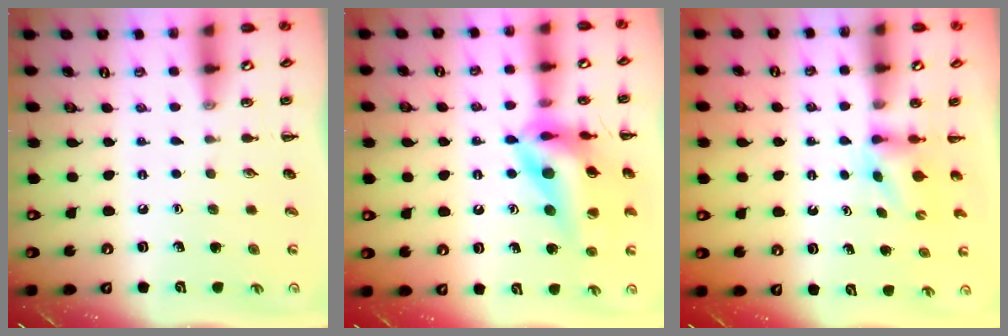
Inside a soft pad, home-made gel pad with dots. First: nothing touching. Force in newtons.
{"total": 18.4, "press": 18.1, "slide": 3.7}
{"total": 2.7, "press": 2.5, "slide": 1.0}